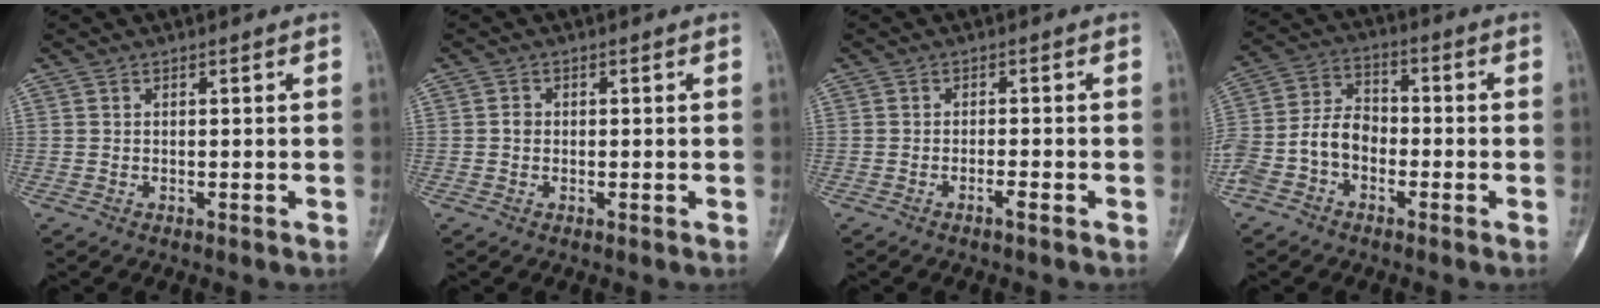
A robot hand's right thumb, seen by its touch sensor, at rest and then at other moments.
{"total": 1.2, "force": [-0.1, 1.0, 0.5], "torque": [-0.004, 0.004, -0.004]}
{"total": 1.5, "force": [-1.0, 0.0, 1.1], "torque": [-0.023, 0.004, -0.020]}
{"total": 10.1, "force": [-3.4, 7.3, 6.1], "torque": [-0.120, 0.040, -0.073]}